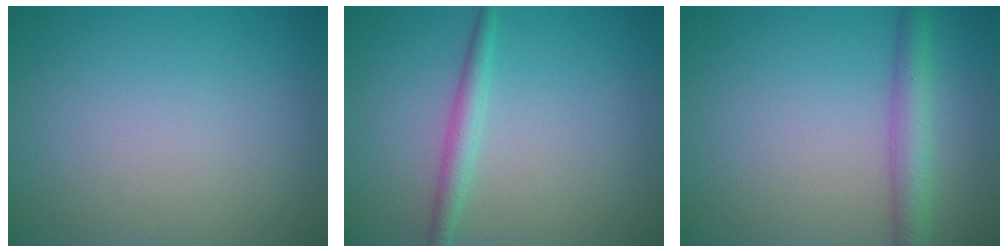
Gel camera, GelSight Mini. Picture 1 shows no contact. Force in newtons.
{"total": 2.0, "press": 2.0, "slide": 0.1}
{"total": 3.3, "press": 3.3, "slide": 0.2}